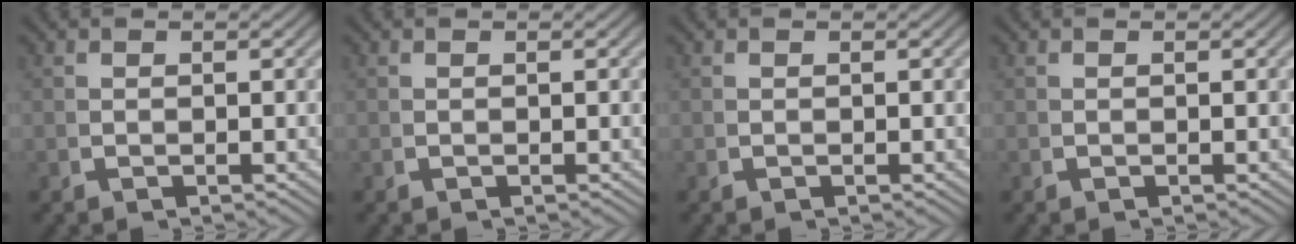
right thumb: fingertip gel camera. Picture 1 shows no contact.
{"total": 0.0}
{"total": 0.0}
{"total": 0.0}